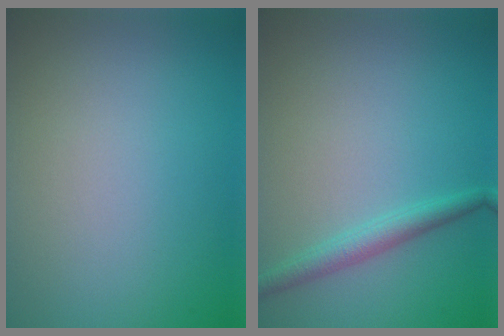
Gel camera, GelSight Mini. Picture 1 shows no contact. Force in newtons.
{"total": 2.1, "press": 2.1, "slide": 0.1}